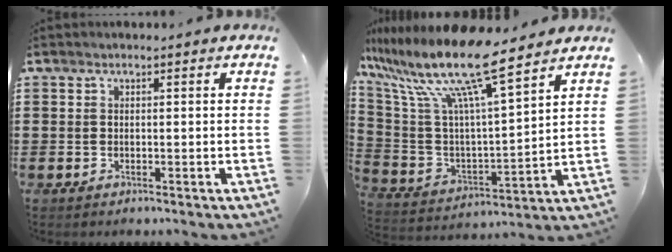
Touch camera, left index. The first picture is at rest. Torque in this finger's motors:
{"motor_torque": [2.12, -0.01, 1.05, 0.21]}